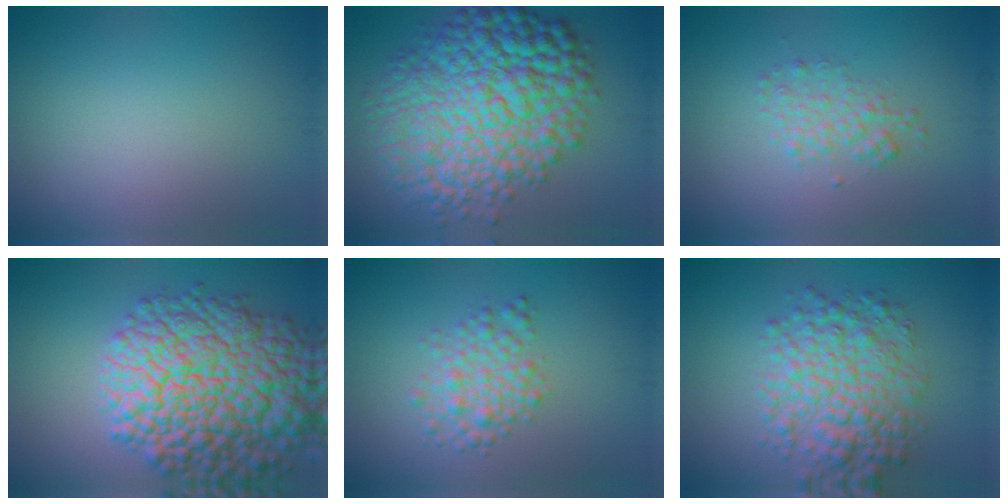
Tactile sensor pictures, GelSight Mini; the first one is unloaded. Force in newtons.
{"total": 13.6, "press": 13.6, "slide": 0.1}
{"total": 2.1, "press": 2.1, "slide": 0.1}
{"total": 14.4, "press": 14.4, "slide": 0.7}
{"total": 3.2, "press": 3.2, "slide": 0.0}
{"total": 7.0, "press": 7.0, "slide": 0.1}